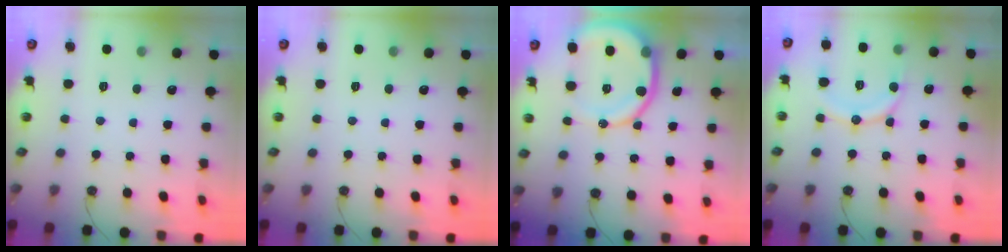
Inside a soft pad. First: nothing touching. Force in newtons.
{"total": 0.0}
{"total": 13.6, "press": 13.5, "slide": 1.8}
{"total": 12.2, "press": 12.1, "slide": 1.2}